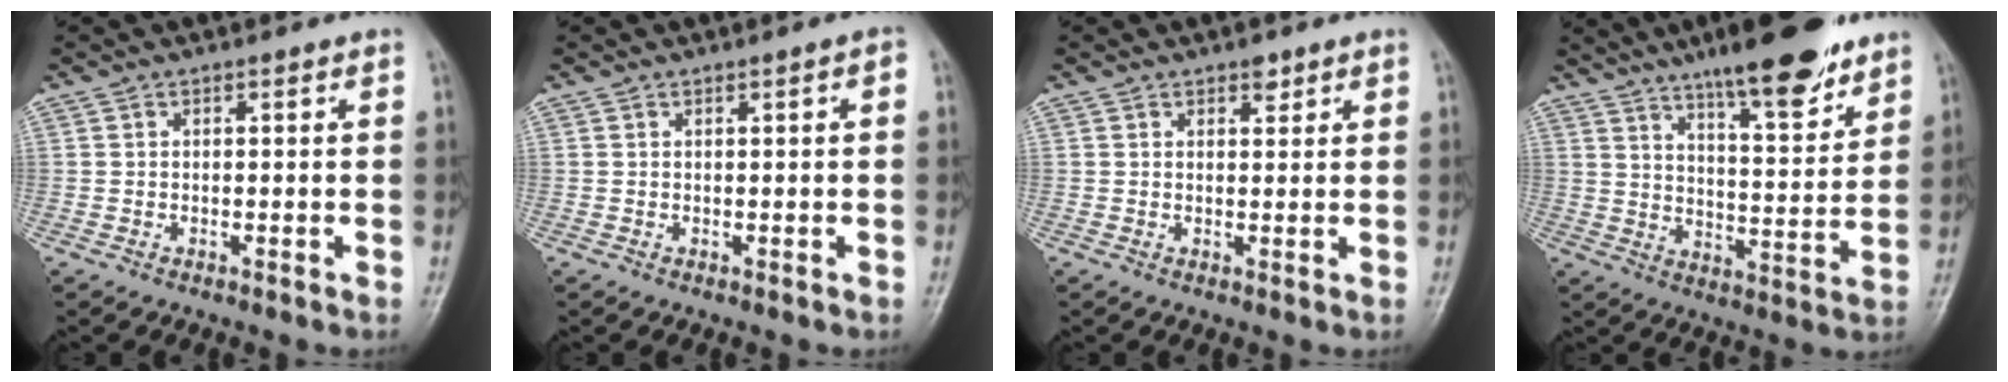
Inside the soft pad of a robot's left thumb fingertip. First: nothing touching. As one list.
[{"total": 1.2, "force": [0.2, 0.1, 1.2], "torque": [-0.019, 0.002, 0.002]}, {"total": 1.9, "force": [1.3, 1.0, 1.0], "torque": [-0.005, -0.006, 0.017]}, {"total": 16.3, "force": [11.6, 4.1, 10.8], "torque": [-0.130, -0.060, 0.181]}]